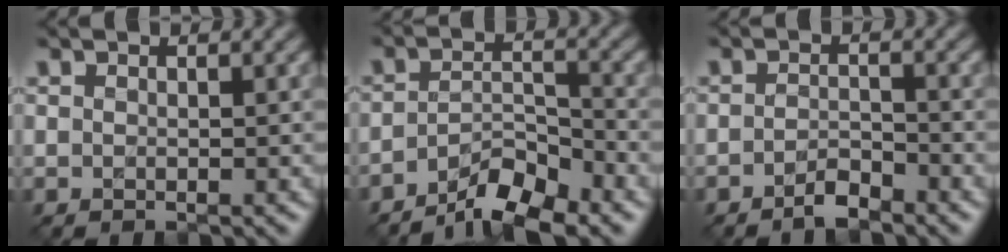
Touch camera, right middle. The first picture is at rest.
{"total": 5.4, "force": [-4.1, 1.5, 3.1], "torque": [-0.053, 0.001, -0.074]}
{"total": 2.1, "force": [-1.7, 0.5, 1.2], "torque": [-0.023, 0.005, -0.033]}